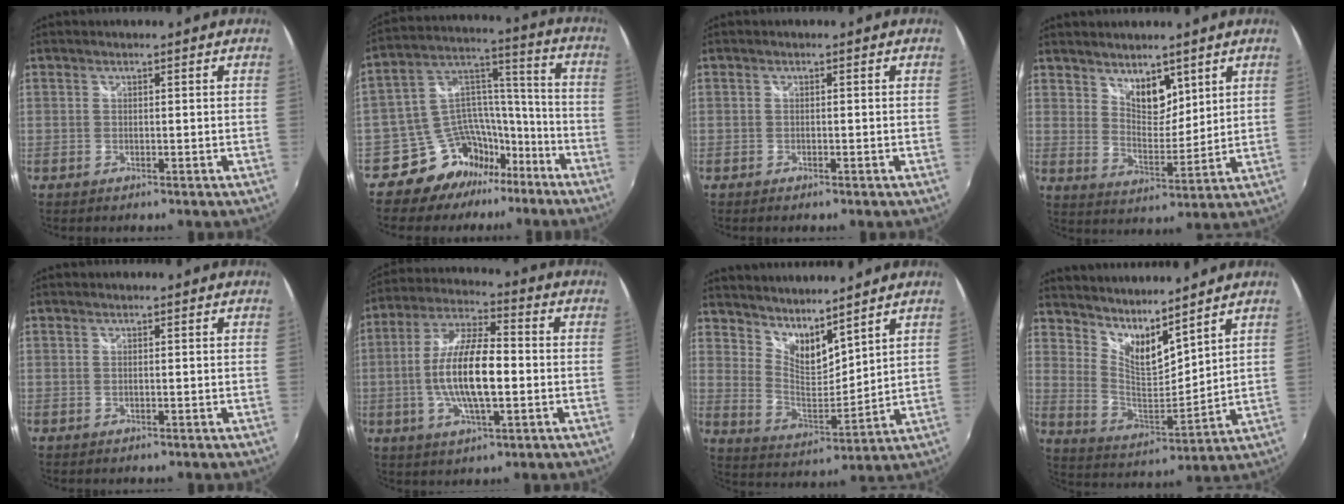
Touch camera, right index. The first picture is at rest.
{"total": 13.6, "force": [-11.0, 7.8, 2.1], "torque": [-0.046, 0.084, -0.181]}
{"total": 0.8, "force": [-0.6, 0.3, 0.4], "torque": [-0.009, -0.004, -0.013]}
{"total": 6.9, "force": [4.9, 3.6, 3.3], "torque": [-0.040, -0.001, 0.088]}
{"total": 0.0}
{"total": 13.8, "force": [-2.0, 4.4, 13.0], "torque": [-0.259, 0.002, -0.037]}
{"total": 10.4, "force": [8.8, 2.8, 4.8], "torque": [-0.080, -0.008, 0.163]}
{"total": 11.6, "force": [9.7, 2.5, 5.9], "torque": [-0.099, -0.012, 0.178]}